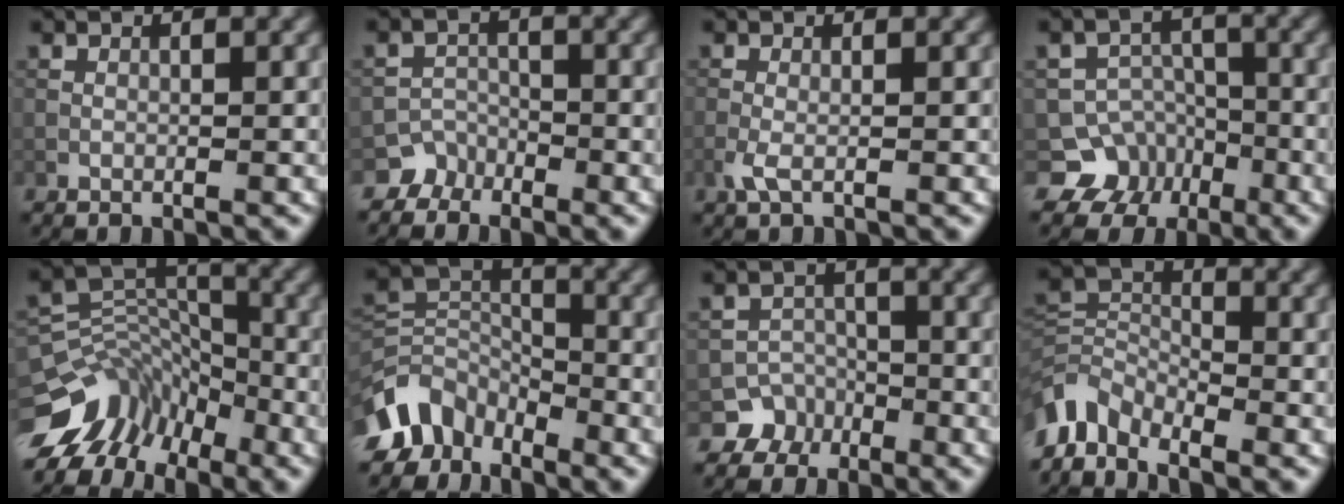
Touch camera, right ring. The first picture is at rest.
{"total": 3.3, "force": [-2.6, 1.9, -0.3], "torque": [0.031, 0.009, -0.040]}
{"total": 1.5, "force": [-0.6, 0.3, 1.3], "torque": [-0.035, 0.000, -0.018]}
{"total": 6.5, "force": [-3.9, 5.1, 0.9], "torque": [0.018, 0.004, -0.067]}
{"total": 10.3, "force": [-7.3, 6.4, 3.5], "torque": [-0.059, 0.033, -0.134]}
{"total": 6.9, "force": [-4.8, 4.3, 2.6], "torque": [-0.045, -0.003, -0.106]}
{"total": 4.2, "force": [-2.8, 3.2, 0.0], "torque": [0.037, 0.003, -0.049]}
{"total": 5.1, "force": [-4.0, 2.5, 1.9], "torque": [-0.036, -0.003, -0.092]}